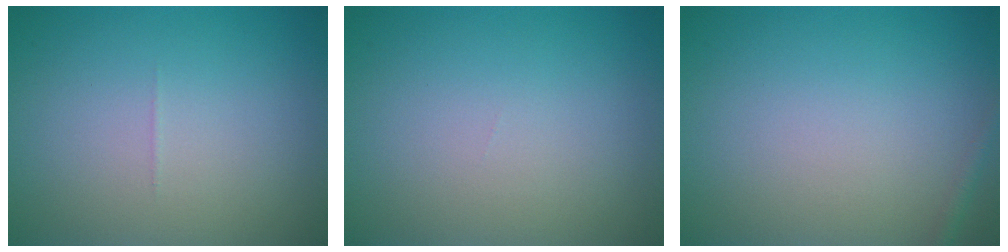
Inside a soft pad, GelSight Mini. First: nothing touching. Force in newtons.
{"total": 0.0}
{"total": 0.8, "press": 0.8, "slide": 0.1}